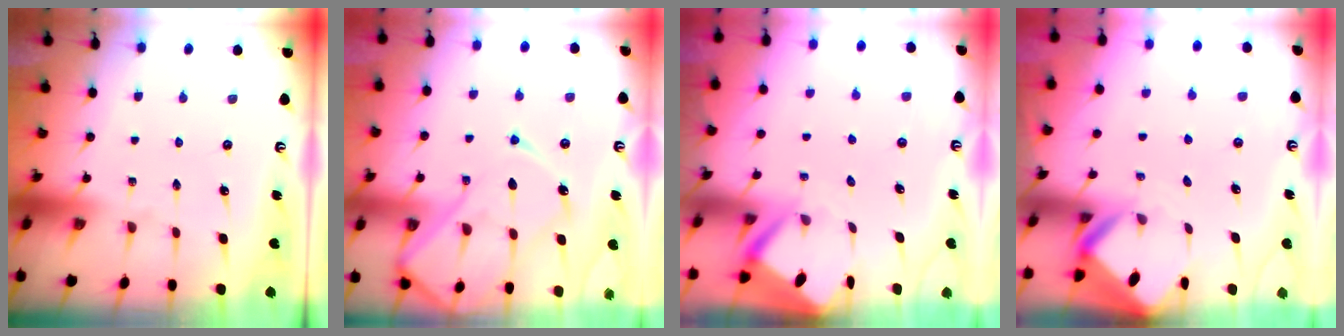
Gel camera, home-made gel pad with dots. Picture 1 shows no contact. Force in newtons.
{"total": 14.6, "press": 14.6, "slide": 1.3}
{"total": 3.5, "press": 3.5, "slide": 0.3}
{"total": 2.9, "press": 2.9, "slide": 0.2}